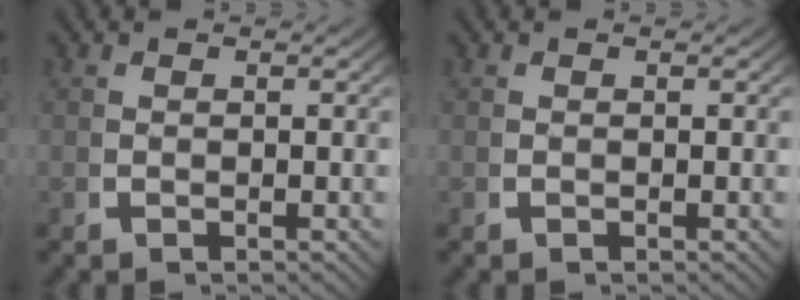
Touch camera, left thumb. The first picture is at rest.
{"total": 0.0}